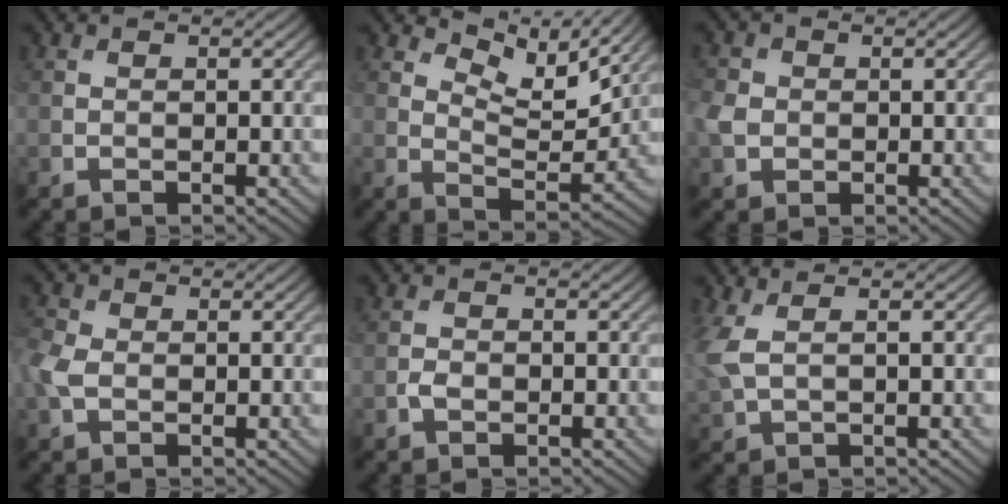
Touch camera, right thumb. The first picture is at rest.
{"total": 7.2, "force": [5.4, 2.4, 4.0], "torque": [-0.080, -0.007, 0.094]}
{"total": 3.0, "force": [-0.2, 2.7, 1.4], "torque": [-0.042, 0.004, -0.009]}
{"total": 3.6, "force": [-0.4, 2.5, 2.4], "torque": [-0.078, 0.001, -0.015]}
{"total": 1.4, "force": [-0.6, 0.9, 0.9], "torque": [-0.019, 0.000, -0.014]}
{"total": 3.7, "force": [1.1, 1.6, 3.2], "torque": [-0.103, 0.006, 0.020]}